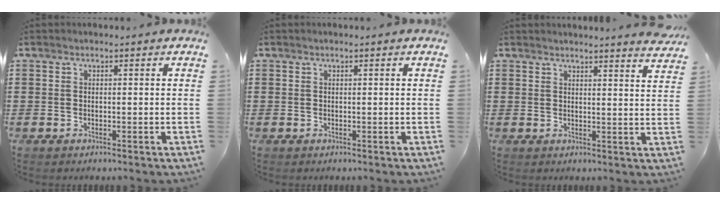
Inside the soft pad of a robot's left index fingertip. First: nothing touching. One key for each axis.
{"total": 0.0}
{"total": 3.0, "fx": 2.9, "fy": -0.6, "fz": 0.3, "tx": -0.008, "ty": -0.016, "tz": 0.053}